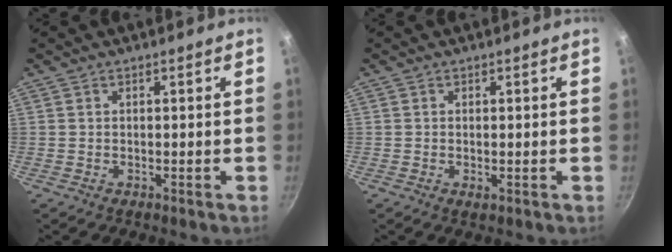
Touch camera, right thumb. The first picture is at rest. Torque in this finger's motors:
{"motor_torque": [-0.21, -0.02, -0.13, 0.34, 0.02]}